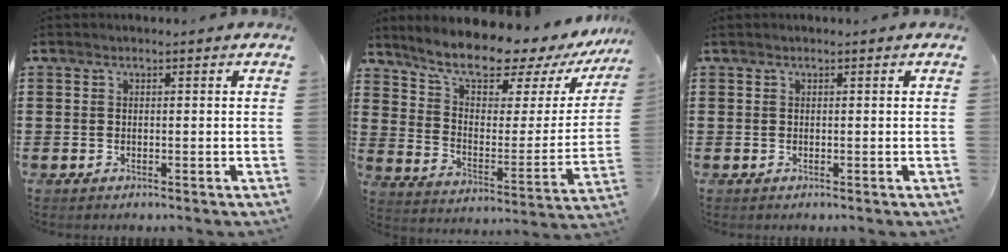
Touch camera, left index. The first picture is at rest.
{"total": 10.4, "force": [9.1, 2.4, 4.5], "torque": [-0.107, -0.067, 0.153]}
{"total": 0.0}